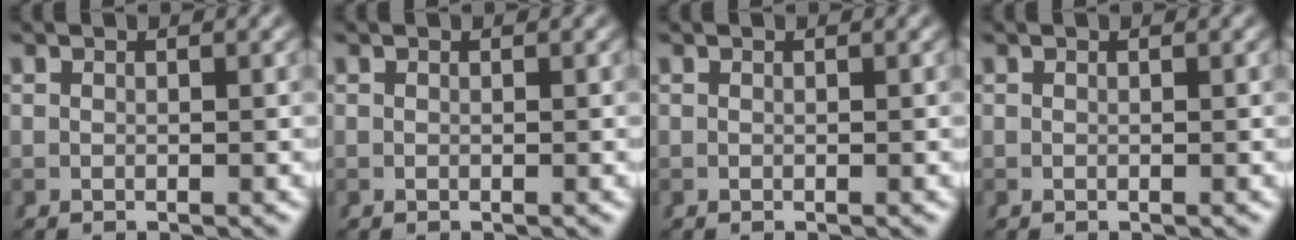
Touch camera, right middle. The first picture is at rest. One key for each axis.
{"total": 0.0}
{"total": 0.0}
{"total": 0.0}